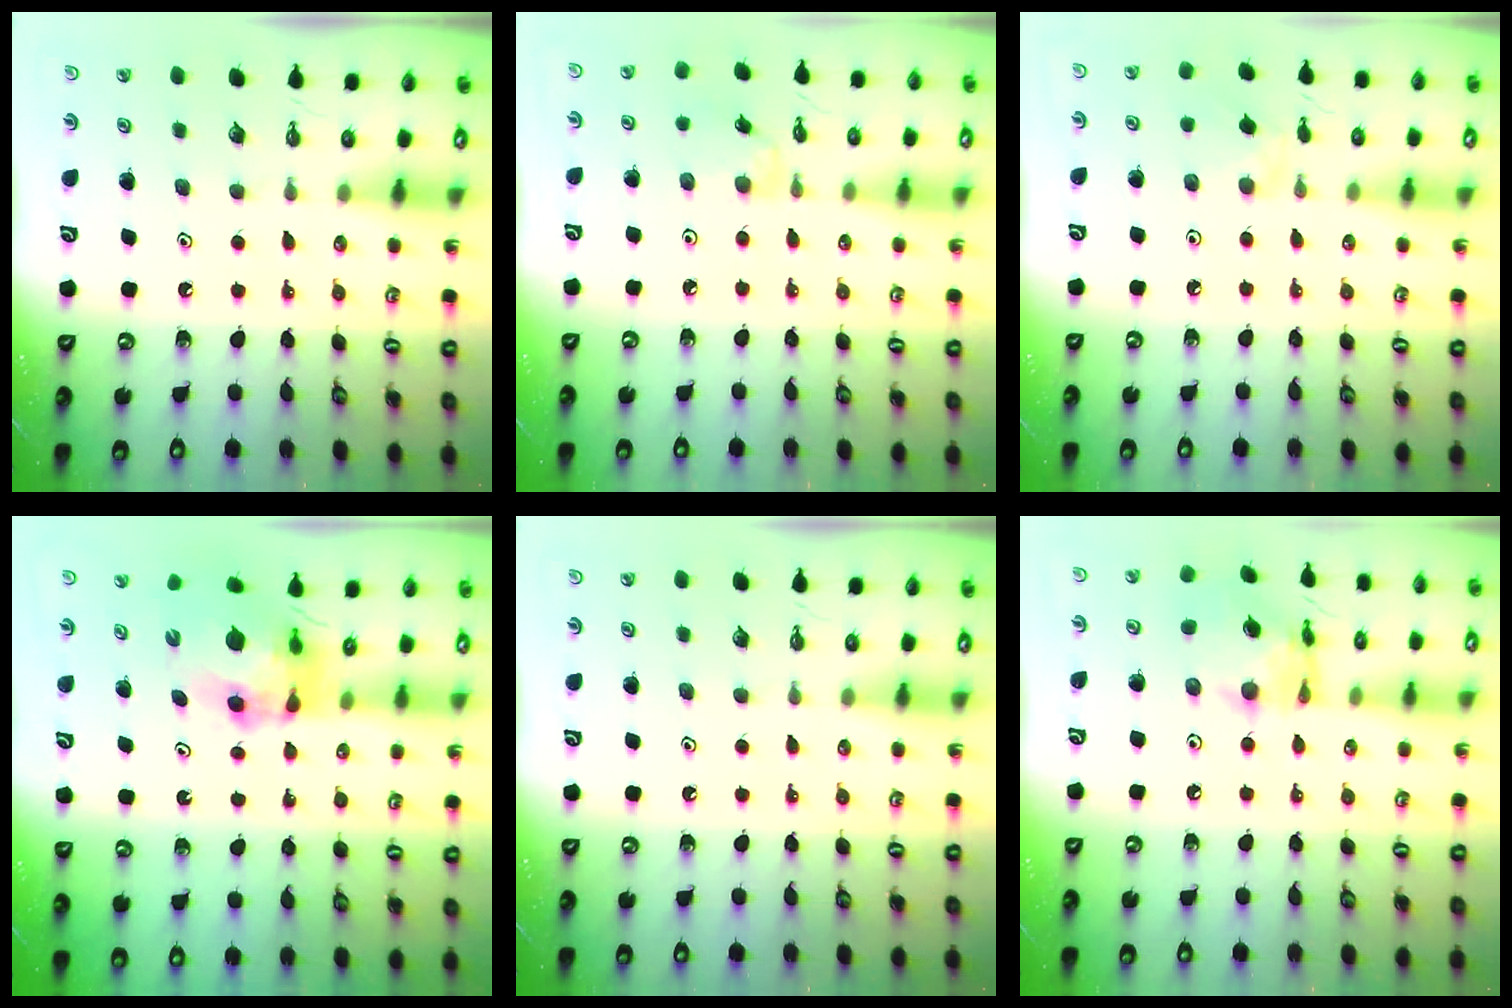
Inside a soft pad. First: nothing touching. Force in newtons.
{"total": 1.5, "press": 1.4, "slide": 0.4}
{"total": 1.4, "press": 1.4, "slide": 0.4}
{"total": 10.0, "press": 10.0, "slide": 1.0}
{"total": 0.0}
{"total": 12.5, "press": 12.5, "slide": 1.1}